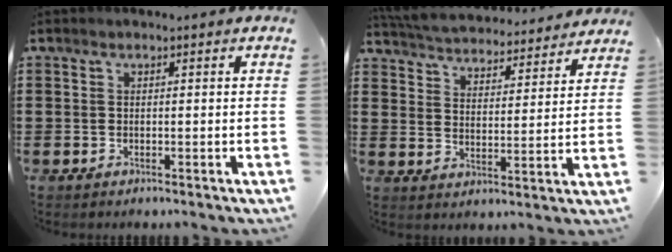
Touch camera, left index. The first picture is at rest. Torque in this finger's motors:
{"motor_torque": [1.09, -1.05, 0.55, 0.21]}